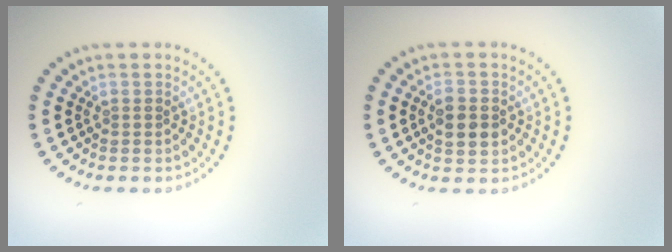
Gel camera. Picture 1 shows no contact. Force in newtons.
{"total": 3.2, "press": 3.2, "slide": 0.3}